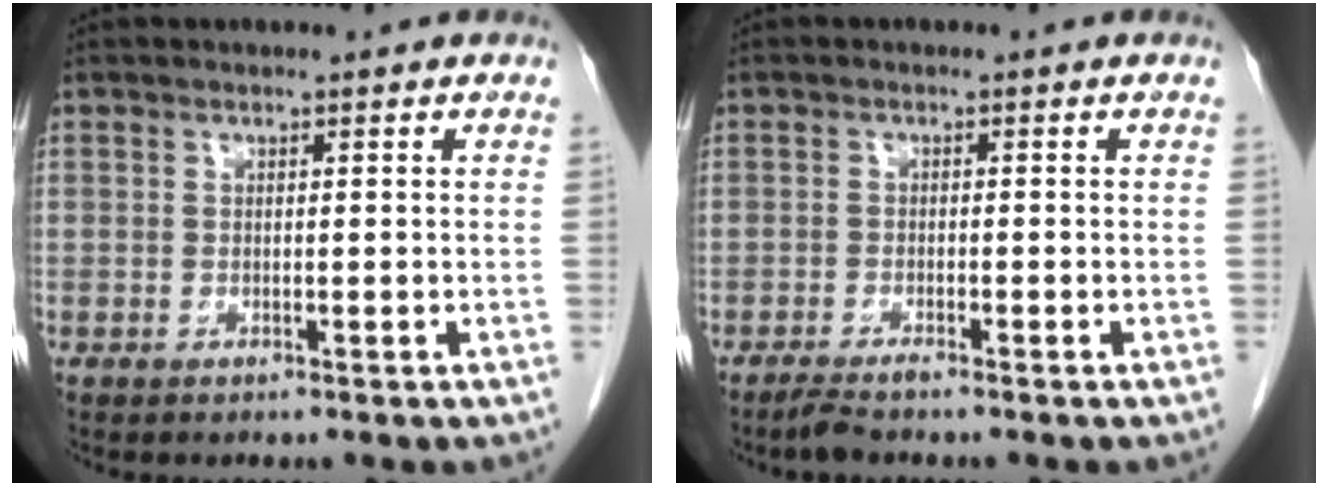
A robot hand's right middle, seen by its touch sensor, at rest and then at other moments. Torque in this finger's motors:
{"motor_torque": [0.31, -0.22, 0.00, 0.01]}